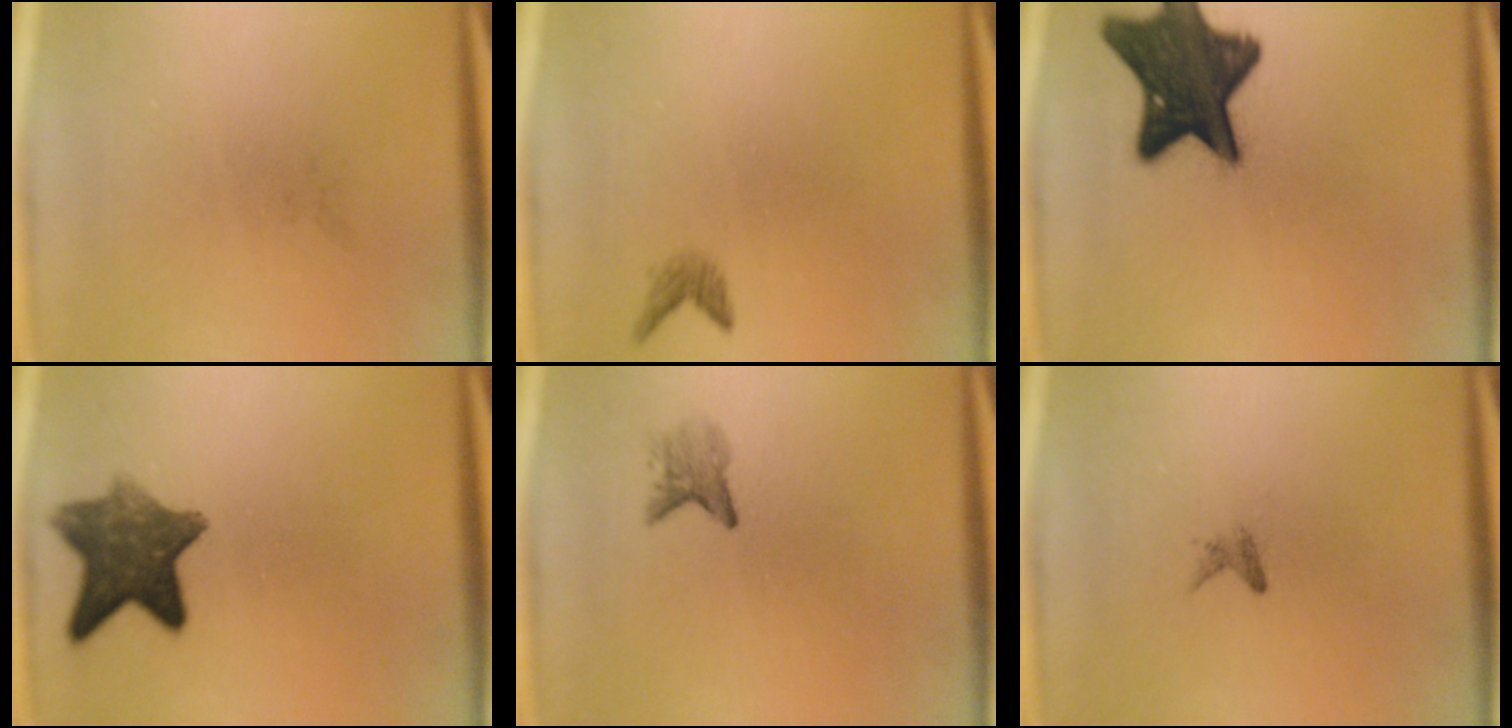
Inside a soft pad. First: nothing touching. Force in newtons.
{"total": 1.1}
{"total": 17.0}
{"total": 9.2}
{"total": 2.0}
{"total": 0.9}